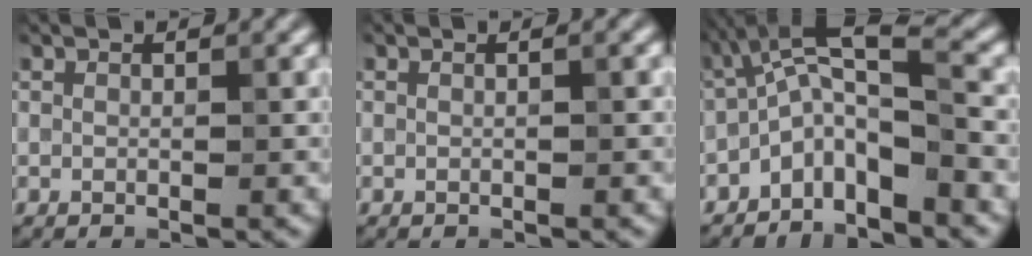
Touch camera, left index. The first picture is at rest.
{"total": 0.7, "force": [0.0, 0.1, 0.7], "torque": [-0.010, 0.000, -0.003]}
{"total": 4.8, "force": [-2.7, 1.2, 3.8], "torque": [-0.075, 0.013, -0.057]}